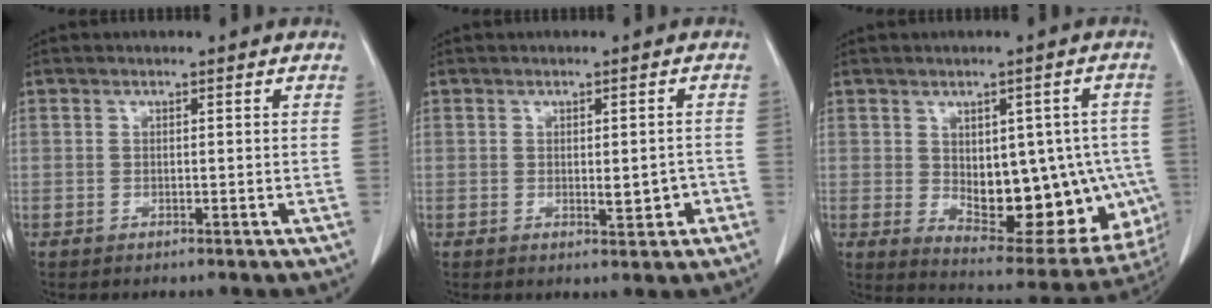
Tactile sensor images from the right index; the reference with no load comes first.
{"total": 3.0, "force": [-0.9, 1.2, 2.6], "torque": [-0.034, 0.000, -0.007]}
{"total": 17.9, "force": [-2.3, 9.1, 15.2], "torque": [-0.170, 0.011, 0.000]}